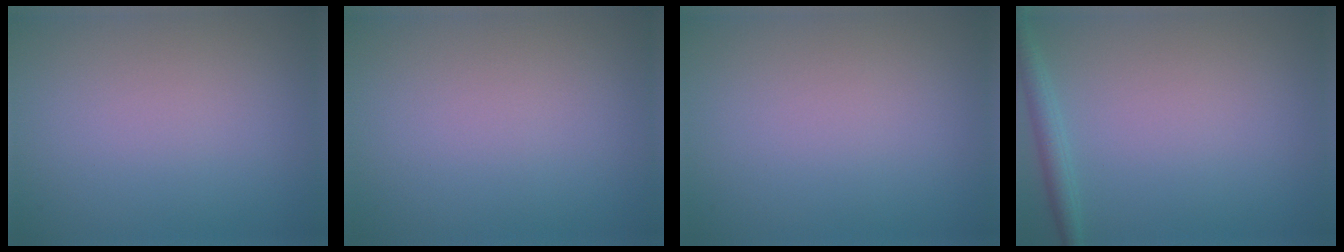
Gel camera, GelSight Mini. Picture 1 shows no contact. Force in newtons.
{"total": 0.0}
{"total": 0.0}
{"total": 1.8, "press": 1.8, "slide": 0.1}